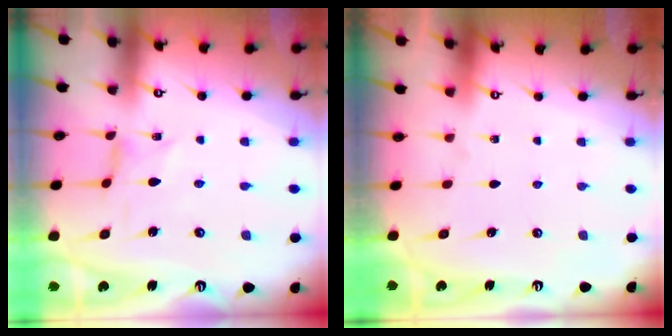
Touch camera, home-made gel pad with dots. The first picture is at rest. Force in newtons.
{"total": 0.0}